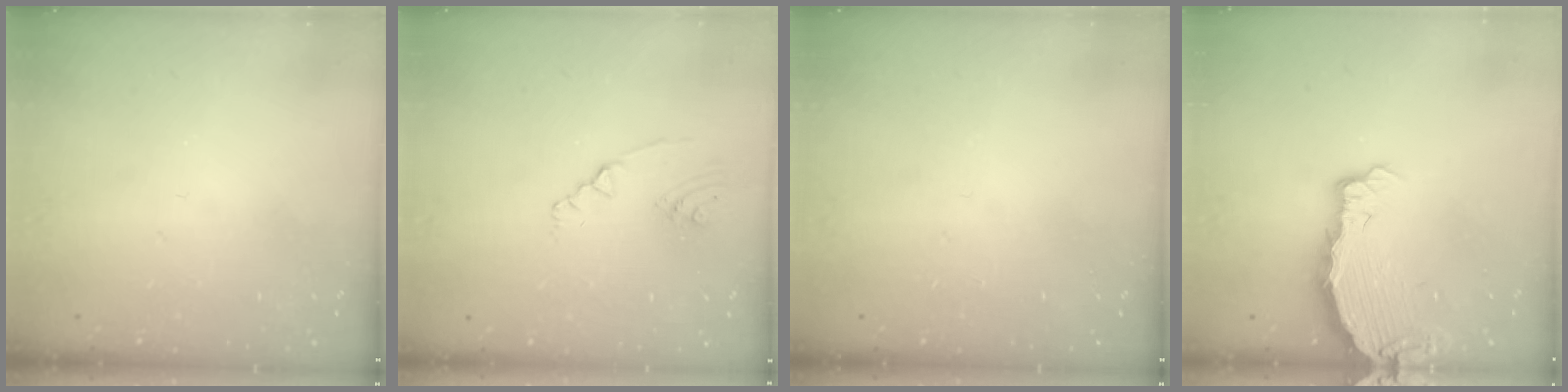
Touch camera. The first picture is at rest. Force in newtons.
{"total": 2.5, "press": 2.2, "slide": 1.1}
{"total": 0.0}
{"total": 3.8, "press": 3.8, "slide": 0.3}